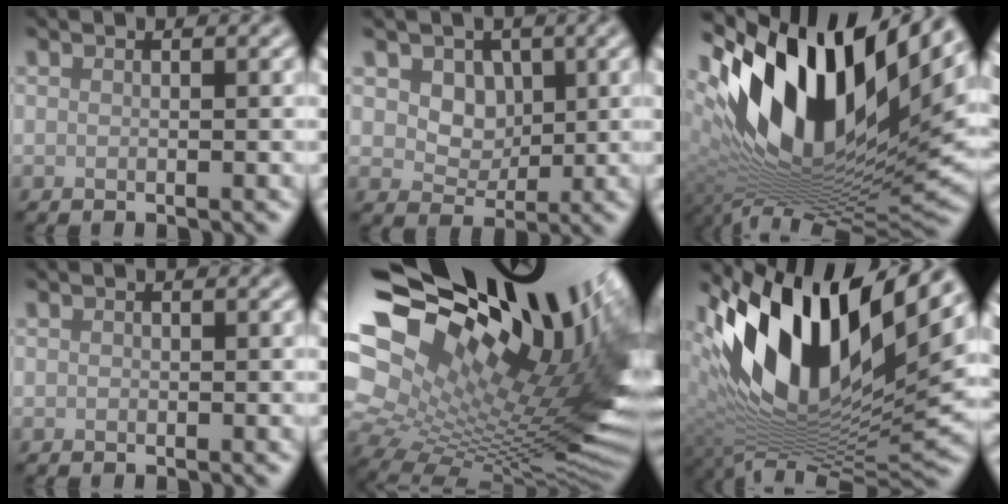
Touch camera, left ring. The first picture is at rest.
{"total": 3.1, "force": [0.9, 2.5, 1.7], "torque": [-0.032, -0.006, 0.009]}
{"total": 15.1, "force": [3.4, 7.3, 12.8], "torque": [-0.237, -0.001, 0.057]}
{"total": 0.0}
{"total": 20.3, "force": [6.6, 10.7, 15.9], "torque": [-0.230, 0.030, 0.149]}
{"total": 14.0, "force": [4.6, 6.4, 11.6], "torque": [-0.214, -0.005, 0.079]}